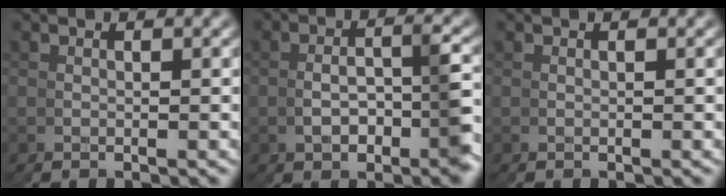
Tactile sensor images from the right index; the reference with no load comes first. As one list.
[{"total": 3.7, "force": [-1.5, 1.4, 3.0], "torque": [-0.050, 0.000, -0.016]}, {"total": 0.0}]